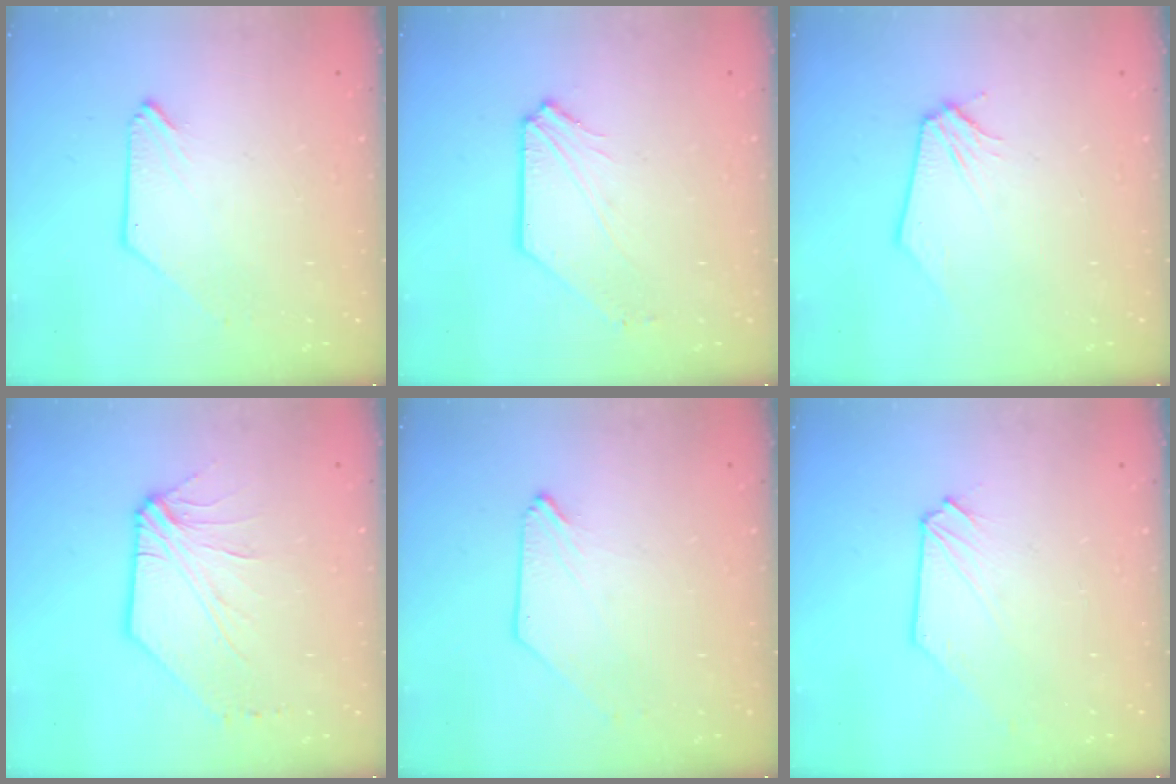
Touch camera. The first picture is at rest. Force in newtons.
{"total": 4.0, "press": 4.0, "slide": 0.7}
{"total": 0.0}
{"total": 6.9, "press": 6.8, "slide": 0.9}
{"total": 0.0}
{"total": 0.0}